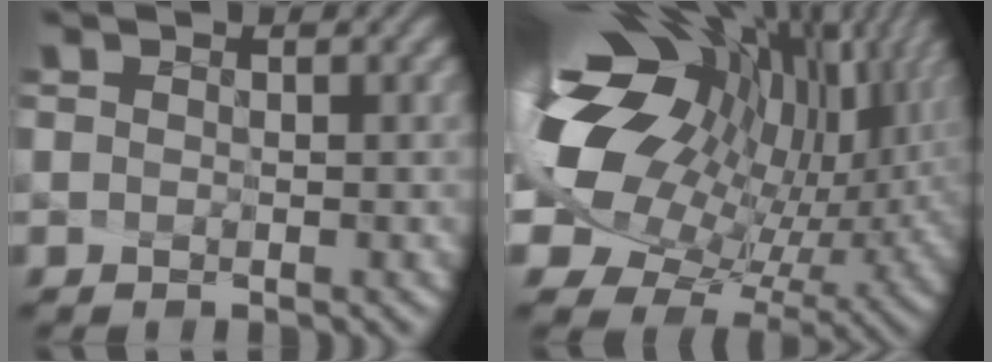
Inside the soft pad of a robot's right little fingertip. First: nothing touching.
{"total": 16.7, "force": [3.0, 10.4, 12.8], "torque": [-0.265, -0.049, 0.104]}